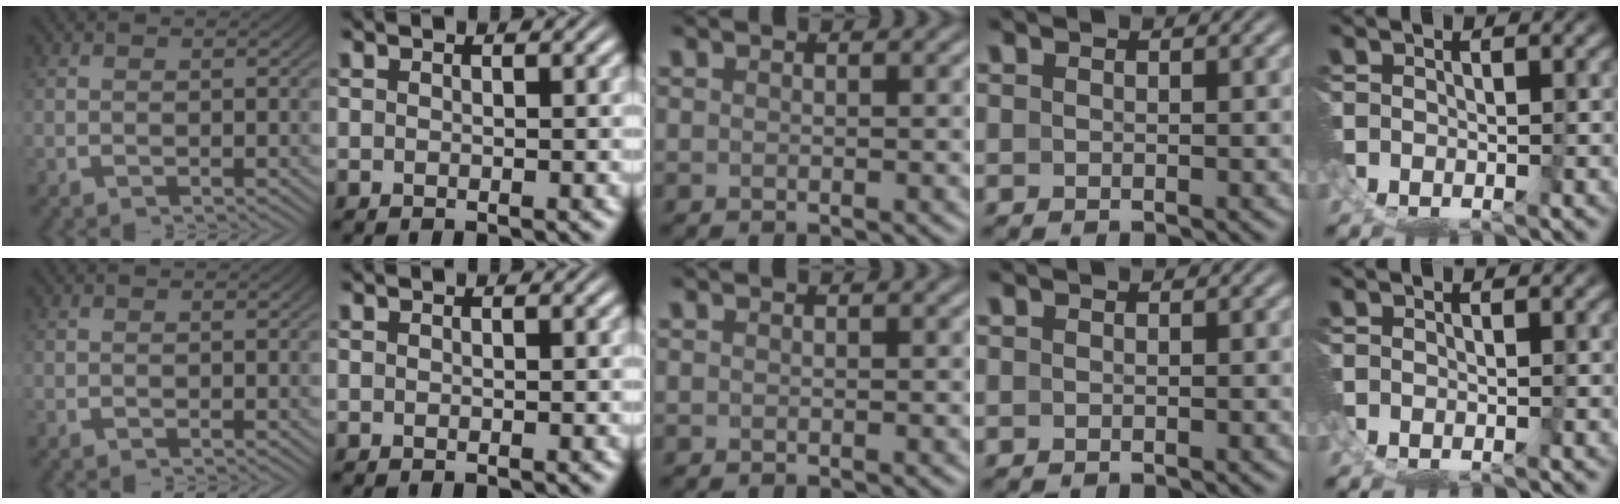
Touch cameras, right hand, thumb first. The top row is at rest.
{}